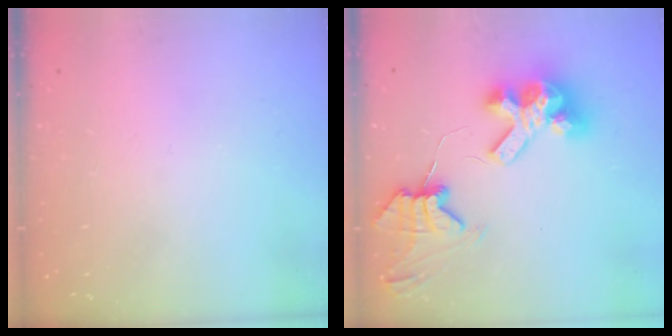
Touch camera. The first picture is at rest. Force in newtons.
{"total": 11.0, "press": 11.0, "slide": 1.4}